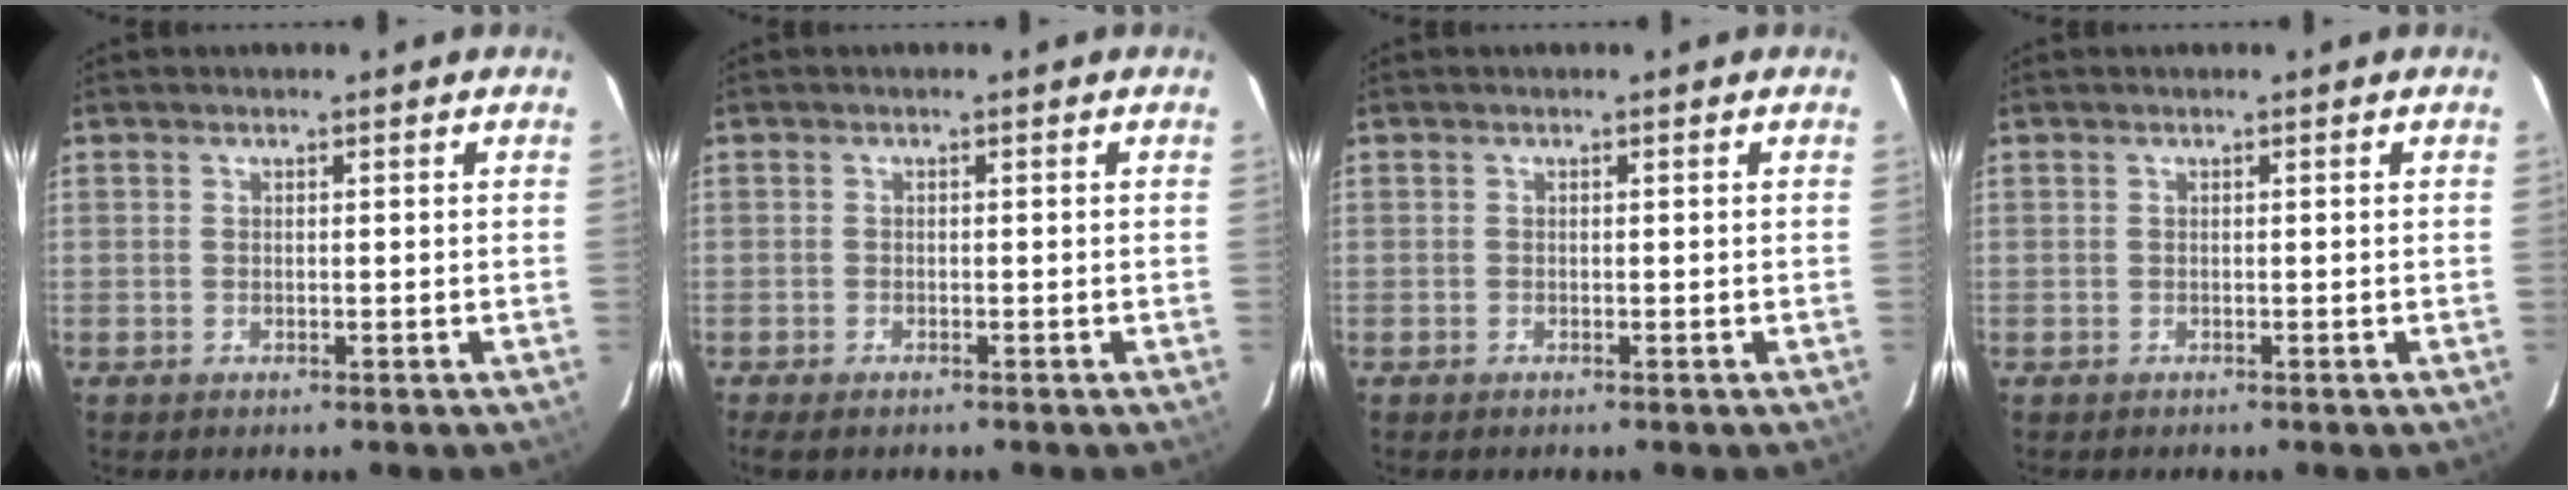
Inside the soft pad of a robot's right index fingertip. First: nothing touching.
{"total": 2.8, "force": [-2.2, 1.0, 1.4], "torque": [-0.035, -0.012, -0.041]}
{"total": 0.0}
{"total": 0.0}